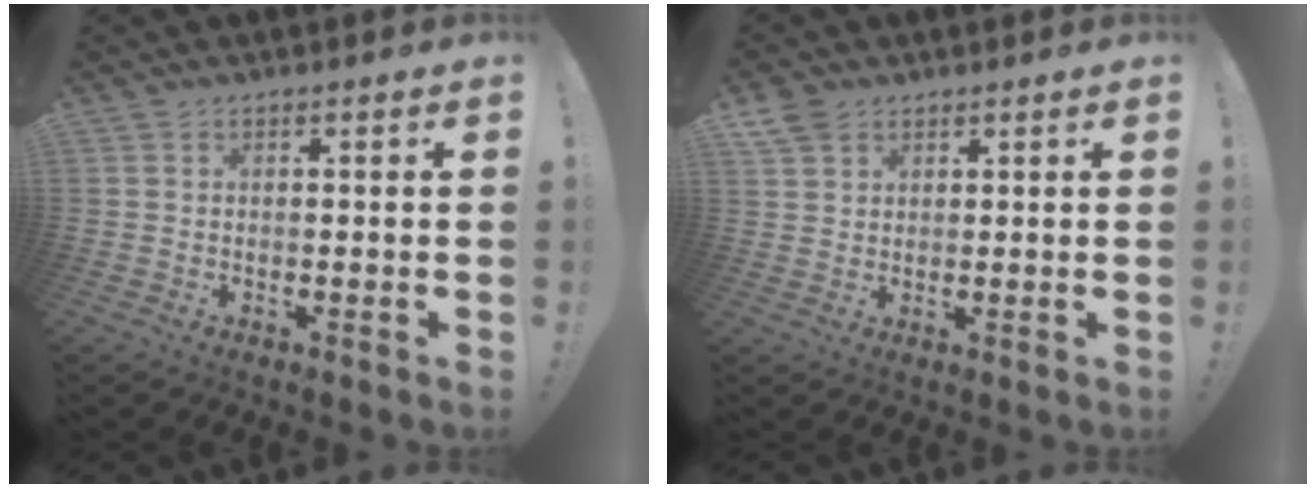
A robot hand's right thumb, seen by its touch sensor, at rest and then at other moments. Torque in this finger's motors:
{"motor_torque": [-0.01, 0.01, -0.08, 0.12, 0.07]}